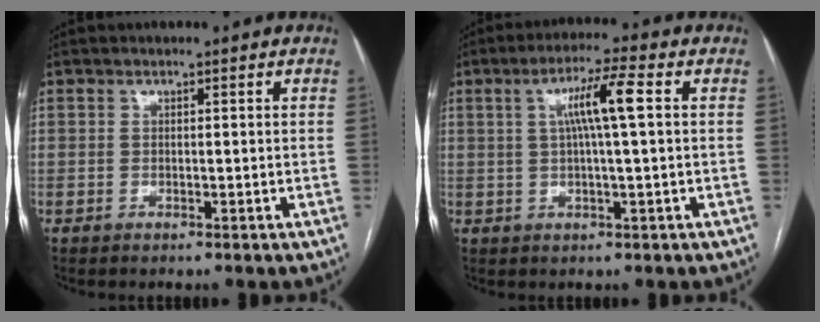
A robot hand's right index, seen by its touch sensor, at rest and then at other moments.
{"total": 7.0, "force": [1.4, -0.2, 6.9], "torque": [-0.125, 0.010, 0.024]}